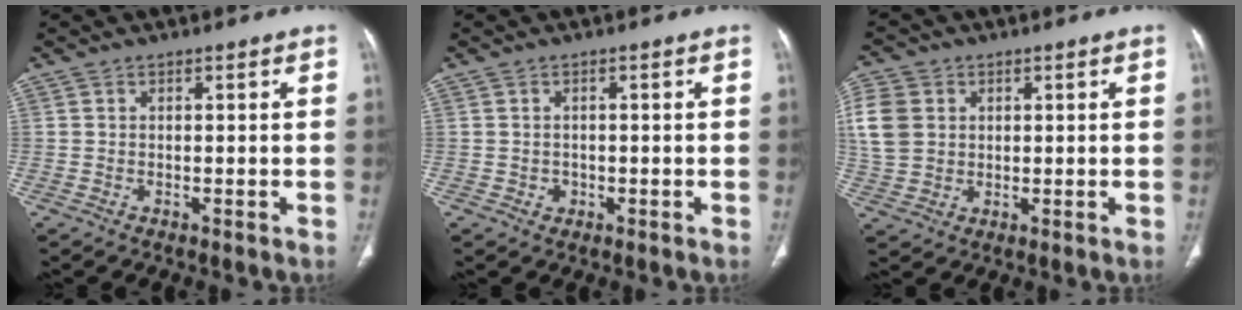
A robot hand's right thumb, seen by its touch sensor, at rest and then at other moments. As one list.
[{"total": 1.3, "force": [-0.4, 1.2, 0.3], "torque": [0.004, 0.004, -0.004]}, {"total": 10.9, "force": [2.3, 8.9, 5.9], "torque": [-0.134, 0.003, 0.047]}]